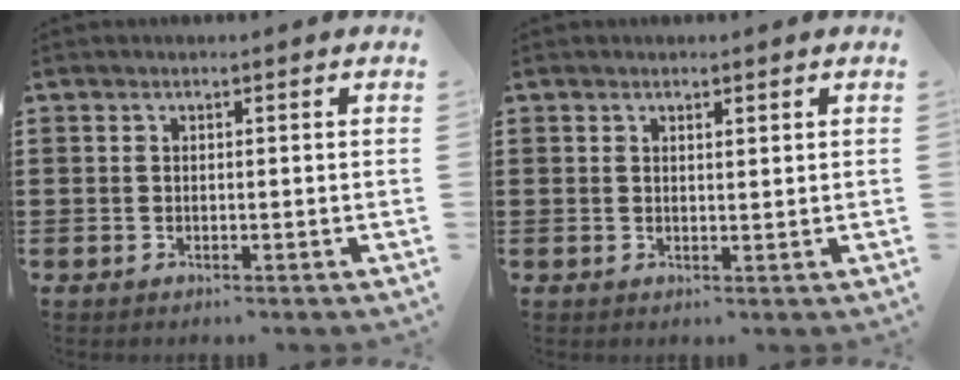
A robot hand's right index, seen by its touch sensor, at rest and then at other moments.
{"total": 0.8, "force": [0.7, 0.3, 0.4], "torque": [-0.008, 0.001, 0.013]}